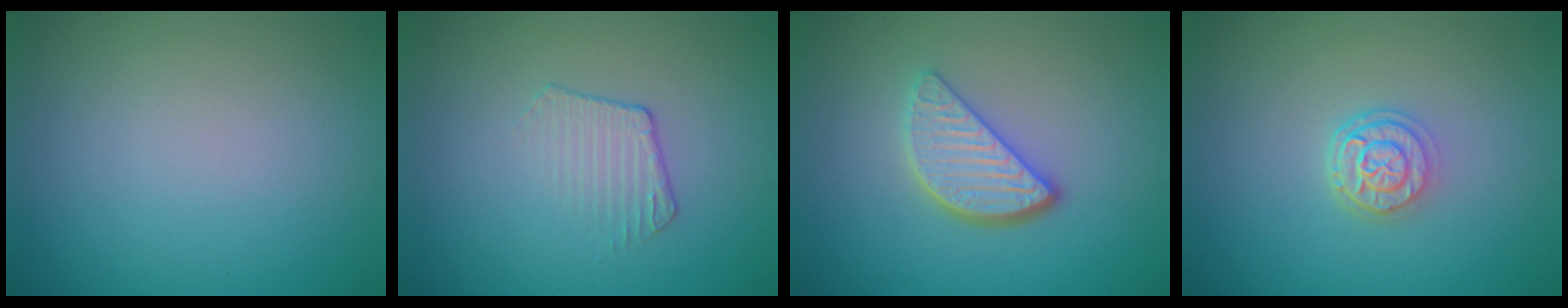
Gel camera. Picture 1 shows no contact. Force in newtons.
{"total": 1.8, "press": 0.9, "slide": 1.5}
{"total": 3.9, "press": 3.1, "slide": 2.4}
{"total": 2.8, "press": 2.1, "slide": 1.8}